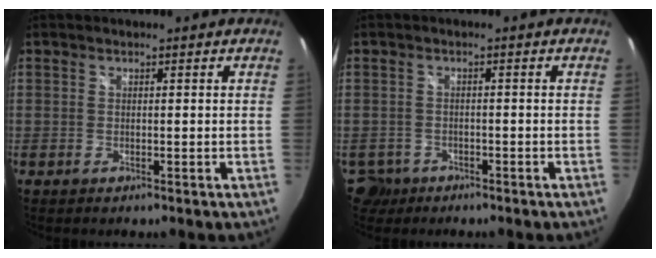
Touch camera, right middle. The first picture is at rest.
{"total": 4.3, "force": [-2.4, 3.4, 0.8], "torque": [-0.030, -0.002, -0.038]}